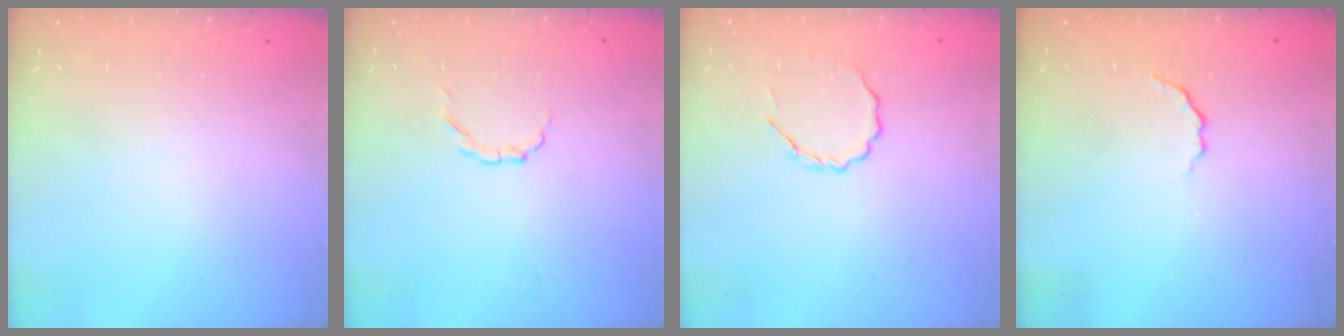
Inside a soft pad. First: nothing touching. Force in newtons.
{"total": 2.1, "press": 2.0, "slide": 0.6}
{"total": 3.6, "press": 3.4, "slide": 1.3}
{"total": 2.7, "press": 2.6, "slide": 0.9}